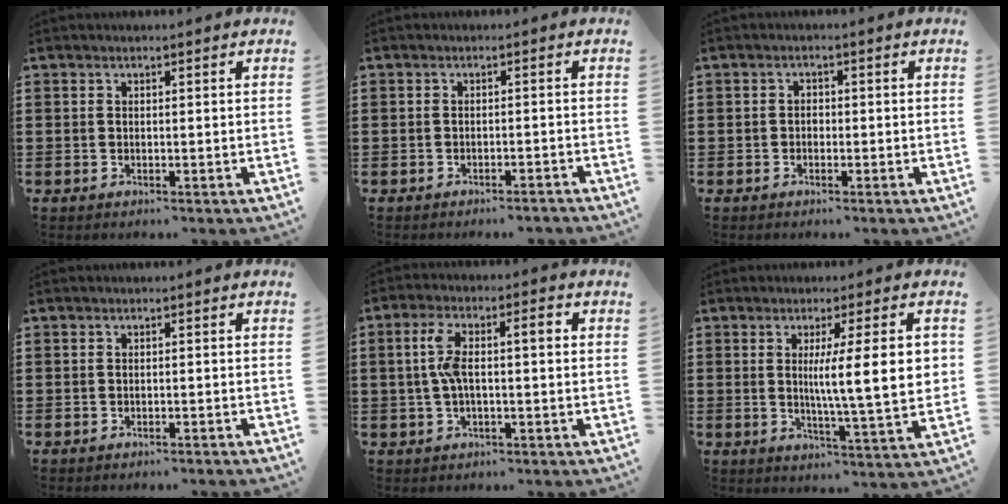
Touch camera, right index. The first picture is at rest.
{"total": 1.6, "force": [-1.6, 0.1, 0.2], "torque": [-0.009, 0.002, -0.032]}
{"total": 1.0, "force": [-0.3, 0.8, 0.6], "torque": [-0.013, 0.001, -0.006]}
{"total": 0.7, "force": [-0.7, 0.1, 0.1], "torque": [-0.003, 0.000, -0.015]}
{"total": 6.0, "force": [0.3, 2.0, 5.6], "torque": [-0.126, 0.002, -0.005]}
{"total": 10.5, "force": [1.8, 1.1, 10.3], "torque": [-0.166, -0.007, 0.021]}